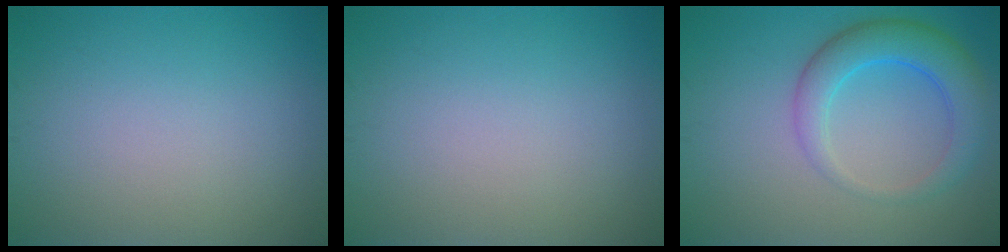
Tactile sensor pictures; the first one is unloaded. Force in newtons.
{"total": 0.0}
{"total": 4.9, "press": 4.9, "slide": 0.2}